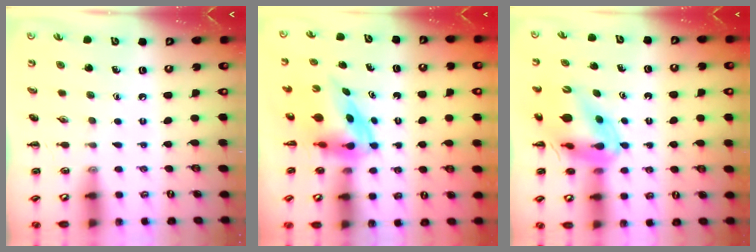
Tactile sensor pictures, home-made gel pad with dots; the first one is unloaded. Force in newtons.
{"total": 3.7, "press": 3.6, "slide": 1.0}
{"total": 13.2, "press": 12.7, "slide": 3.6}